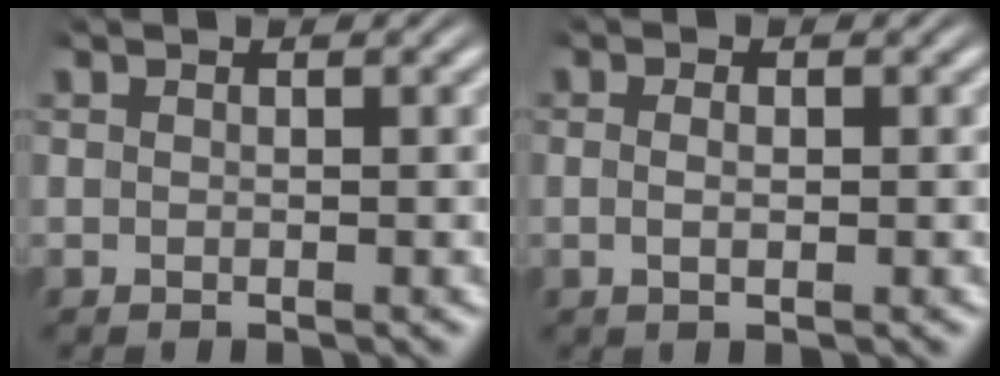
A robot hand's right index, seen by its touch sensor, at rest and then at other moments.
{"total": 1.2, "force": [-0.3, 0.1, 1.2], "torque": [-0.024, -0.006, -0.002]}